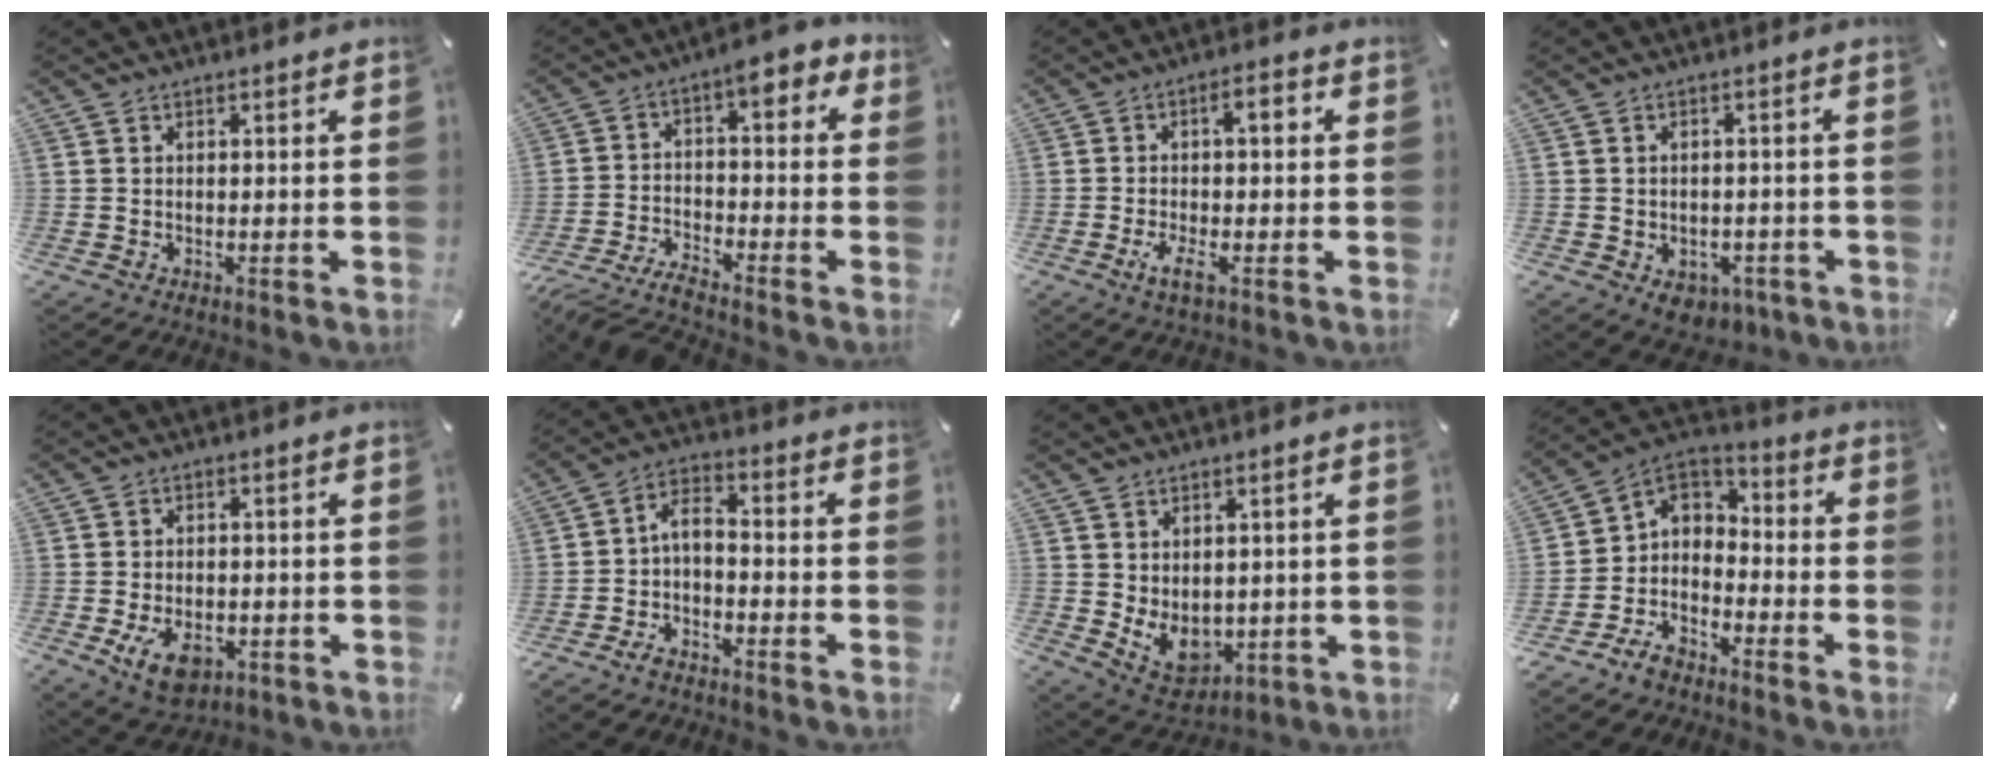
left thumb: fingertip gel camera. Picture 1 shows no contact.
{"total": 6.7, "force": [-4.5, 2.6, 4.2], "torque": [-0.088, 0.010, -0.094]}
{"total": 7.2, "force": [-1.3, 2.2, 6.8], "torque": [-0.113, 0.000, -0.031]}
{"total": 4.8, "force": [-2.0, 3.6, 2.5], "torque": [-0.027, 0.011, -0.031]}
{"total": 7.5, "force": [-2.5, 5.2, 4.8], "torque": [-0.083, 0.003, -0.044]}
{"total": 4.1, "force": [-2.4, 1.8, 2.8], "torque": [-0.056, 0.010, -0.048]}
{"total": 8.0, "force": [0.2, 6.6, 4.6], "torque": [-0.070, -0.015, 0.009]}
{"total": 7.0, "force": [-3.9, 5.6, 1.3], "torque": [-0.041, 0.016, -0.076]}